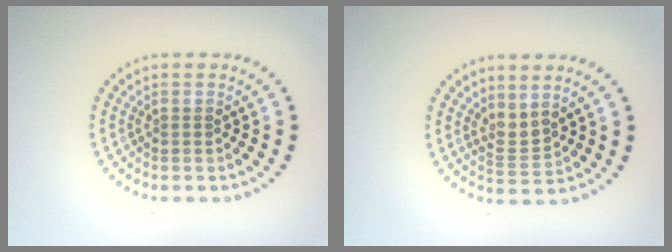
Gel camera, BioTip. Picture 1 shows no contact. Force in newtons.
{"total": 1.9, "press": 1.4, "slide": 1.3}